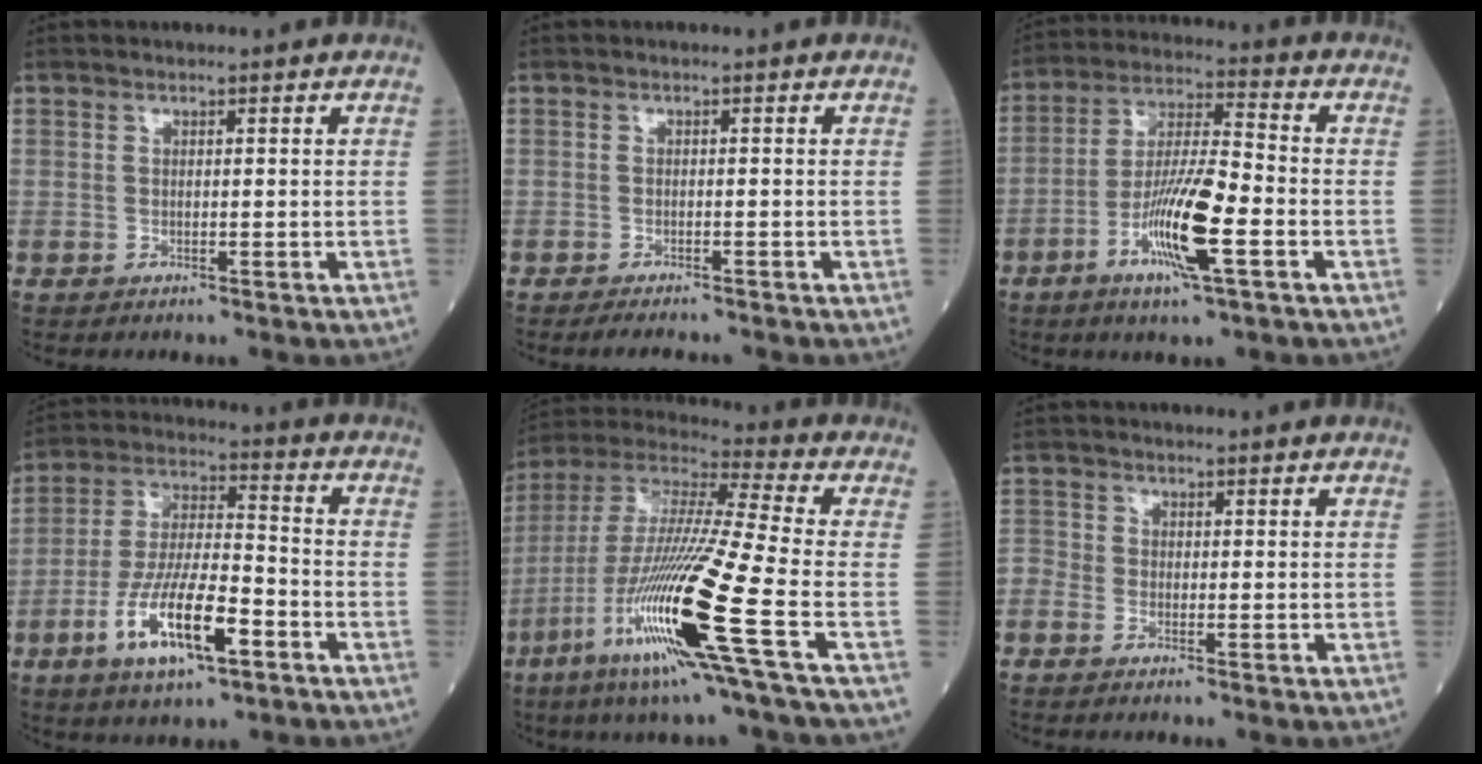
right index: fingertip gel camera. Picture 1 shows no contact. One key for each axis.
{"total": 3.9, "fx": -3.5, "fy": 0.5, "fz": 1.5, "tx": -0.017, "ty": -0.007, "tz": -0.049}
{"total": 12.4, "fx": -4.7, "fy": 1.2, "fz": 11.4, "tx": -0.218, "ty": -0.008, "tz": -0.089}
{"total": 13.8, "fx": -6.1, "fy": 3.3, "fz": 11.9, "tx": -0.238, "ty": -0.006, "tz": -0.111}
{"total": 22.0, "fx": -8.3, "fy": -0.4, "fz": 20.4, "tx": -0.438, "ty": -0.045, "tz": -0.169}
{"total": 1.8, "fx": -1.2, "fy": 1.1, "fz": 0.8, "tx": -0.022, "ty": 0.002, "tz": -0.029}